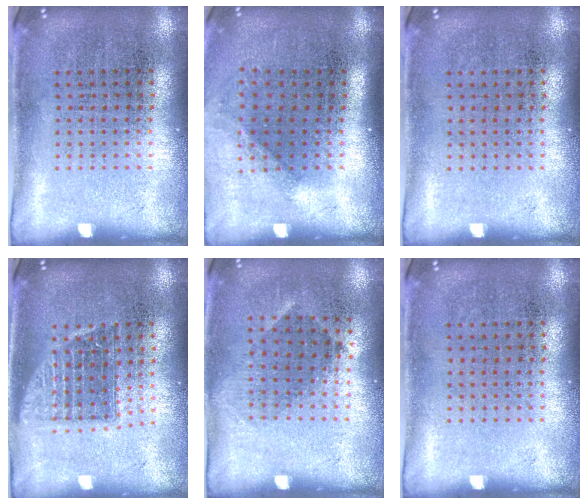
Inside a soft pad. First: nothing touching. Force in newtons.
{"total": 1.2, "press": 0.9, "slide": 0.8}
{"total": 0.0}
{"total": 1.4, "press": 1.1, "slide": 0.8}
{"total": 0.9, "press": 0.7, "slide": 0.6}
{"total": 0.0}